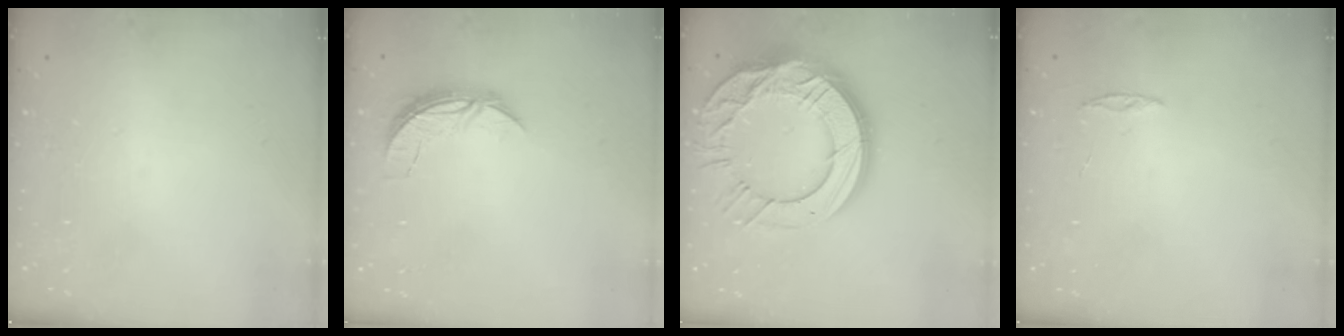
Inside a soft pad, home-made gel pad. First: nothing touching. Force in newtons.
{"total": 5.5, "press": 5.5, "slide": 0.3}
{"total": 24.9, "press": 24.8, "slide": 2.4}
{"total": 2.0, "press": 2.0, "slide": 0.2}